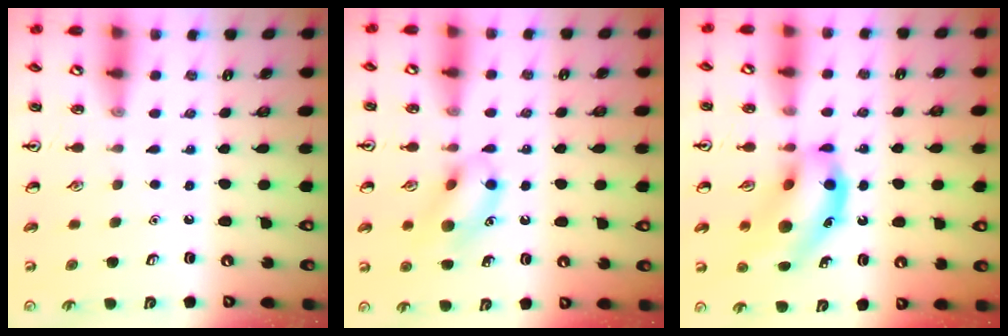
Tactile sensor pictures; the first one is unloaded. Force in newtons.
{"total": 12.1, "press": 12.1, "slide": 1.4}
{"total": 14.4, "press": 13.8, "slide": 4.1}